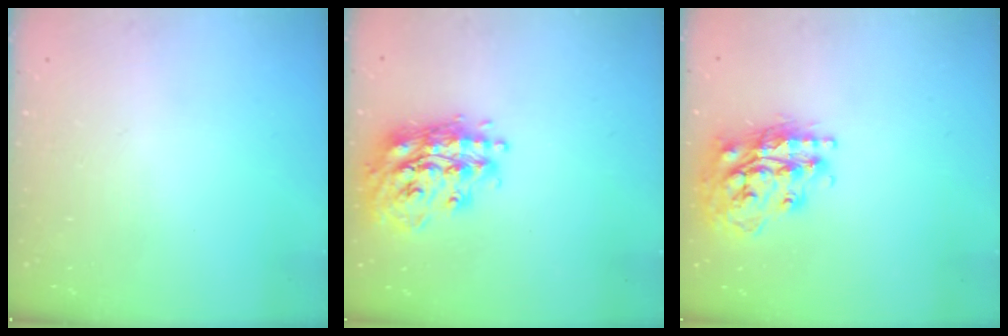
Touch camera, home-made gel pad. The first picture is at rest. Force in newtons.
{"total": 19.6, "press": 19.5, "slide": 1.5}
{"total": 19.3, "press": 19.3, "slide": 1.4}